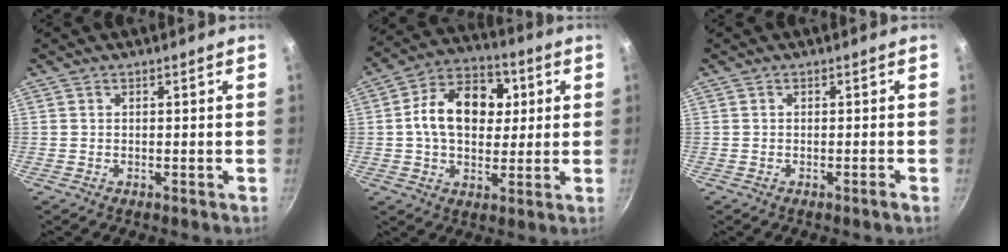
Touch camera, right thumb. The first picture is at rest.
{"total": 15.1, "force": [2.2, 10.5, 10.7], "torque": [-0.146, 0.014, 0.027]}
{"total": 0.7, "force": [-0.5, -0.1, 0.5], "torque": [-0.009, 0.000, -0.009]}